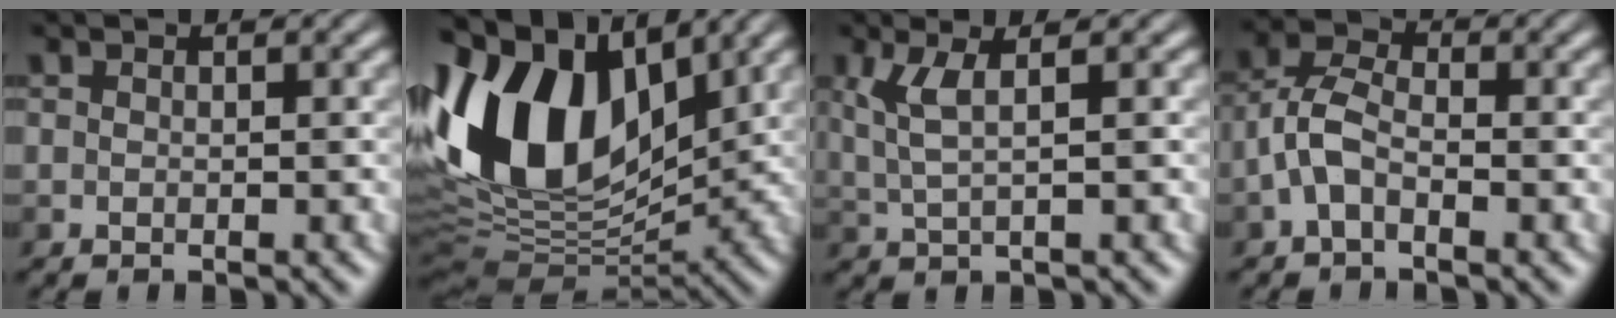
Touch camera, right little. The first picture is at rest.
{"total": 13.5, "force": [4.3, 8.2, 9.7], "torque": [-0.210, 0.036, 0.069]}
{"total": 3.8, "force": [0.5, 1.0, 3.6], "torque": [-0.082, 0.002, 0.012]}
{"total": 4.7, "force": [-2.3, 2.4, 3.4], "torque": [-0.074, 0.010, -0.056]}